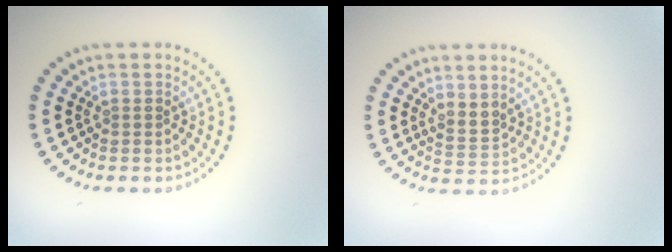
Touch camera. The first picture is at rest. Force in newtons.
{"total": 2.0, "press": 1.5, "slide": 1.3}